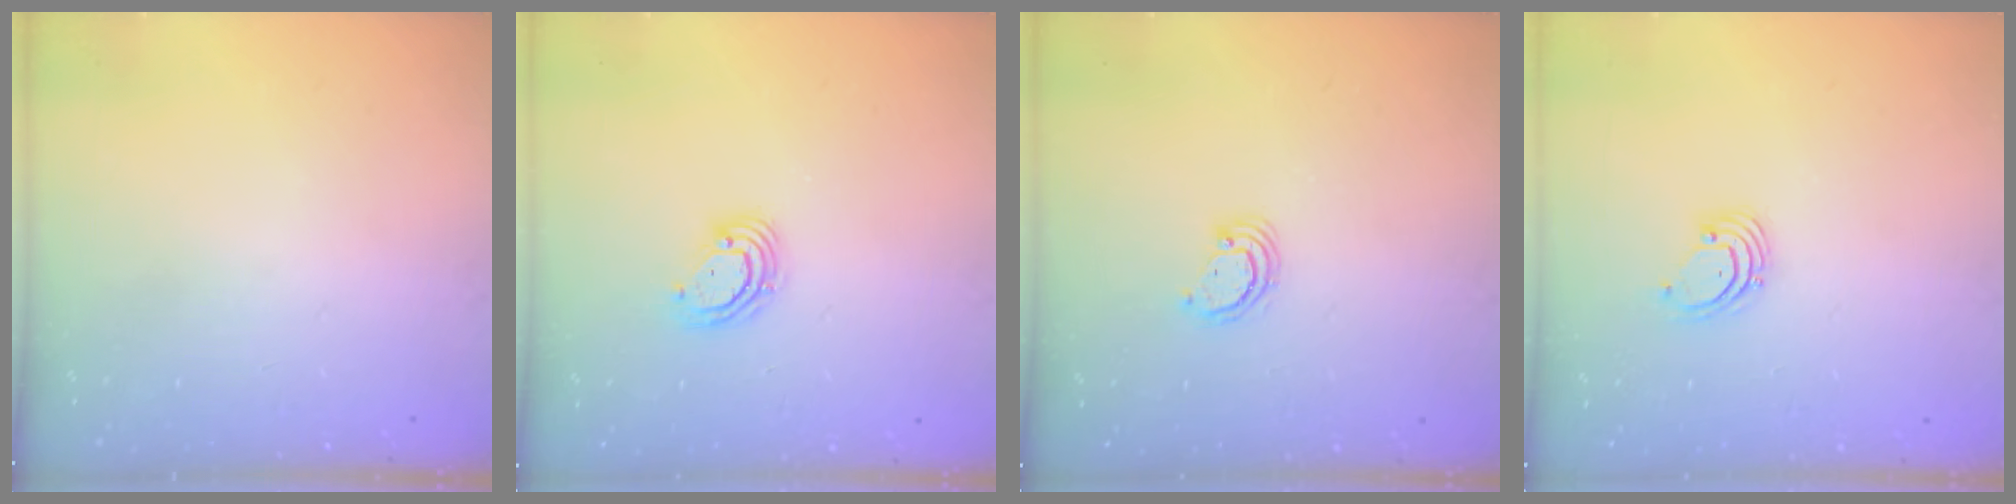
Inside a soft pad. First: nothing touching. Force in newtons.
{"total": 5.4, "press": 5.4, "slide": 0.7}
{"total": 2.9, "press": 2.9, "slide": 0.3}
{"total": 1.6, "press": 1.6, "slide": 0.1}